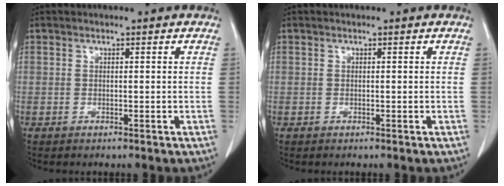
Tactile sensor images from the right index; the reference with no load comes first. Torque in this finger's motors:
{"motor_torque": [0.00, 0.00, 0.00, 0.00]}